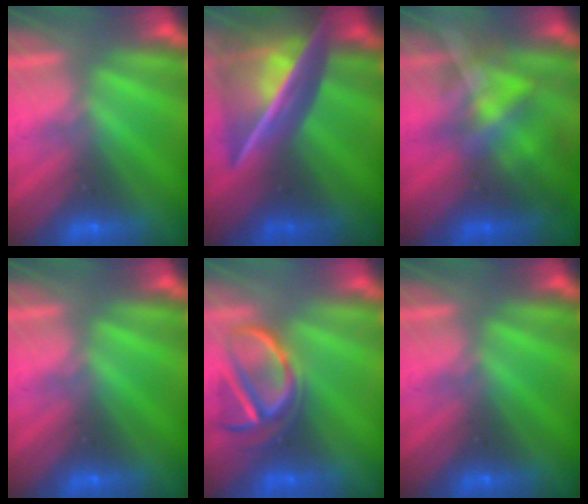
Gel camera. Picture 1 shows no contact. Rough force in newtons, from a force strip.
{"total": 7.8}
{"total": 4.6}
{"total": 0.0}
{"total": 3.8}
{"total": 0.0}